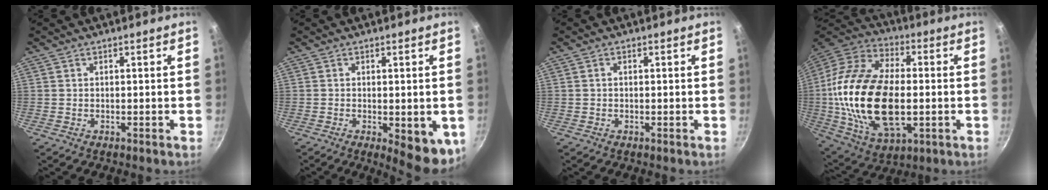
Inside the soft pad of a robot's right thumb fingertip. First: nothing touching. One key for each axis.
{"total": 9.4, "fx": -2.4, "fy": 3.5, "fz": 8.4, "tx": -0.084, "ty": -0.002, "tz": -0.022}
{"total": 0.7, "fx": 0.0, "fy": 0.5, "fz": 0.4, "tx": -0.008, "ty": 0.006, "tz": 0.000}
{"total": 28.0, "fx": -1.6, "fy": 15.7, "fz": 23.1, "tx": -0.449, "ty": 0.015, "tz": -0.029}